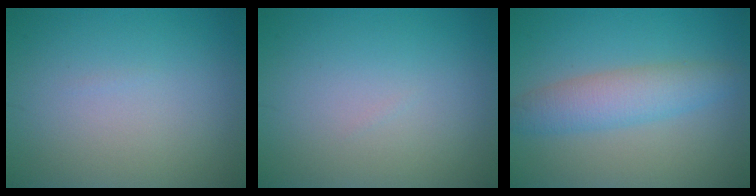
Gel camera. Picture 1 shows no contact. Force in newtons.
{"total": 0.0}
{"total": 4.1, "press": 4.1, "slide": 0.1}